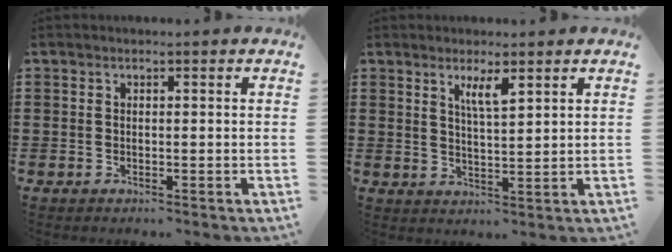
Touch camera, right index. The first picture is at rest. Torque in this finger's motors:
{"motor_torque": [0.10, 0.00, 0.05, 0.09]}